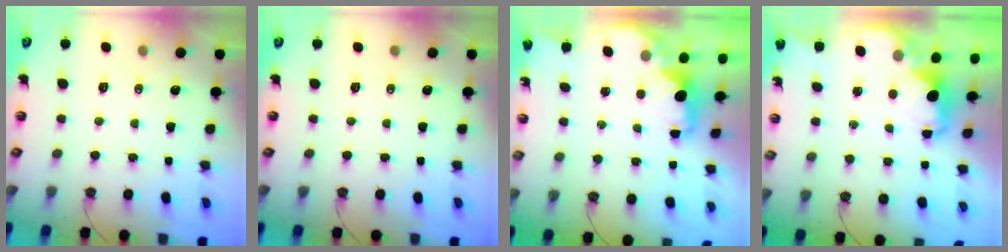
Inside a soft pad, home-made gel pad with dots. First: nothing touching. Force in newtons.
{"total": 0.0}
{"total": 2.3, "press": 2.2, "slide": 0.8}
{"total": 2.0, "press": 1.9, "slide": 0.7}